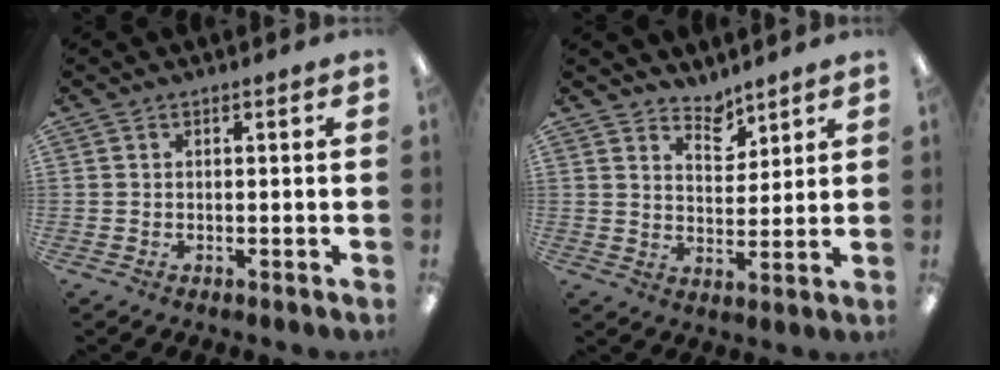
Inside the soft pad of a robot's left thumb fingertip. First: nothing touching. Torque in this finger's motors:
{"motor_torque": [0.00, -0.16, -0.69, -0.10, 0.01]}